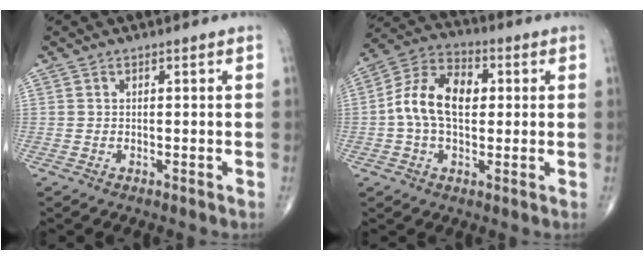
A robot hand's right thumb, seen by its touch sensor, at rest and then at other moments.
{"total": 12.3, "force": [0.9, 7.7, 9.5], "torque": [-0.168, 0.028, 0.007]}